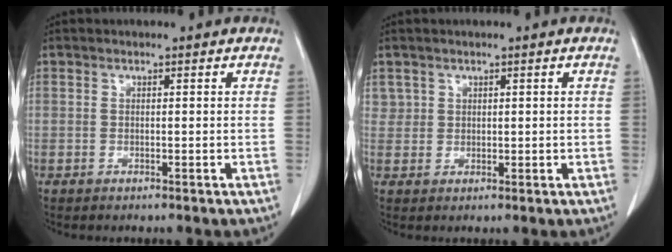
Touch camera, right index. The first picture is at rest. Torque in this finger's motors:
{"motor_torque": [-0.18, 0.25, 0.01, 0.00]}